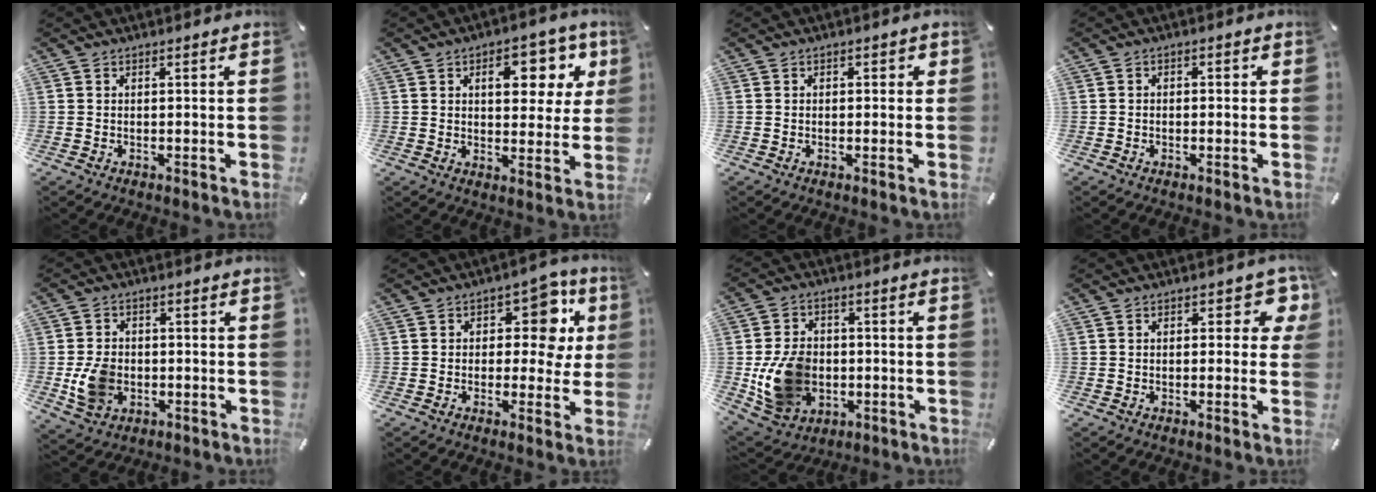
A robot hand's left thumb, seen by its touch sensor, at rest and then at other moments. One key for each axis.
{"total": 12.6, "fx": 4.6, "fy": 7.5, "fz": 9.0, "tx": -0.102, "ty": -0.012, "tz": 0.069}
{"total": 1.1, "fx": -0.1, "fy": 0.9, "fz": 0.6, "tx": -0.011, "ty": 0.006, "tz": -0.004}
{"total": 1.4, "fx": -0.8, "fy": 1.0, "fz": 0.6, "tx": -0.011, "ty": 0.007, "tz": -0.018}
{"total": 8.8, "fx": -1.6, "fy": 7.1, "fz": 5.0, "tx": -0.110, "ty": 0.002, "tz": -0.031}
{"total": 11.8, "fx": 3.6, "fy": 7.3, "fz": 8.5, "tx": -0.099, "ty": -0.021, "tz": 0.058}
{"total": 13.8, "fx": -2.1, "fy": 10.9, "fz": 8.1, "tx": -0.160, "ty": 0.012, "tz": -0.033}
{"total": 6.4, "fx": 1.9, "fy": 3.6, "fz": 4.9, "tx": -0.050, "ty": -0.003, "tz": 0.025}